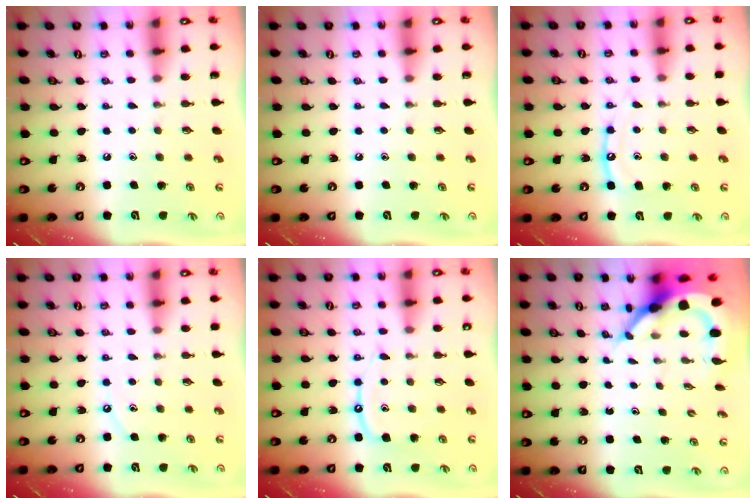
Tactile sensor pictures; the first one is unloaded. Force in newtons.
{"total": 0.0}
{"total": 9.6, "press": 9.6, "slide": 0.8}
{"total": 3.5, "press": 3.5, "slide": 0.5}
{"total": 9.1, "press": 9.1, "slide": 0.9}
{"total": 7.2, "press": 7.1, "slide": 0.9}